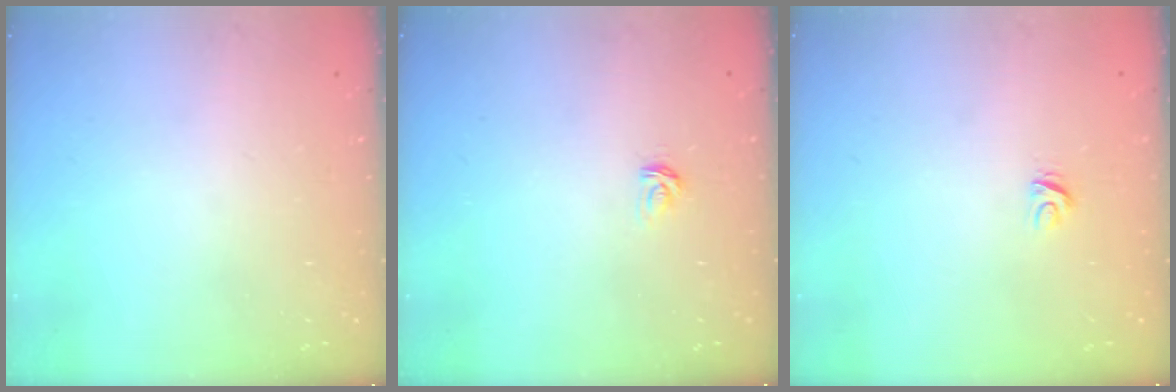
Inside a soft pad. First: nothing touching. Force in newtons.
{"total": 2.9, "press": 2.9, "slide": 0.4}
{"total": 4.3, "press": 4.3, "slide": 0.2}